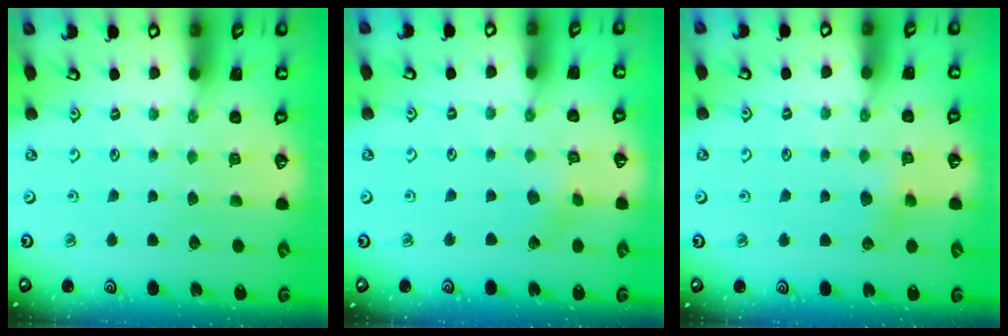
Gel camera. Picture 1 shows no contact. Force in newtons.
{"total": 3.9, "press": 3.9, "slide": 0.5}
{"total": 4.2, "press": 4.2, "slide": 0.3}